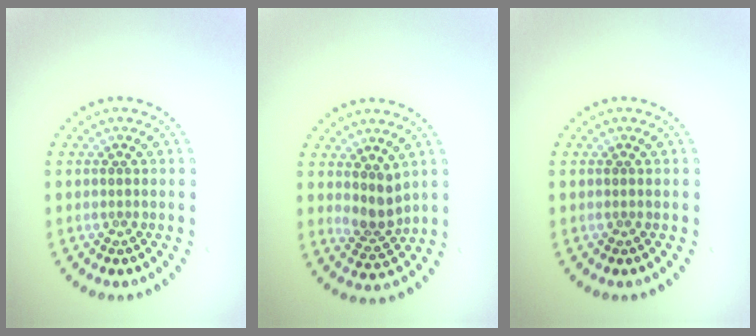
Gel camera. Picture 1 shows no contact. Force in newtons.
{"total": 2.5, "press": 1.9, "slide": 1.6}
{"total": 0.0}